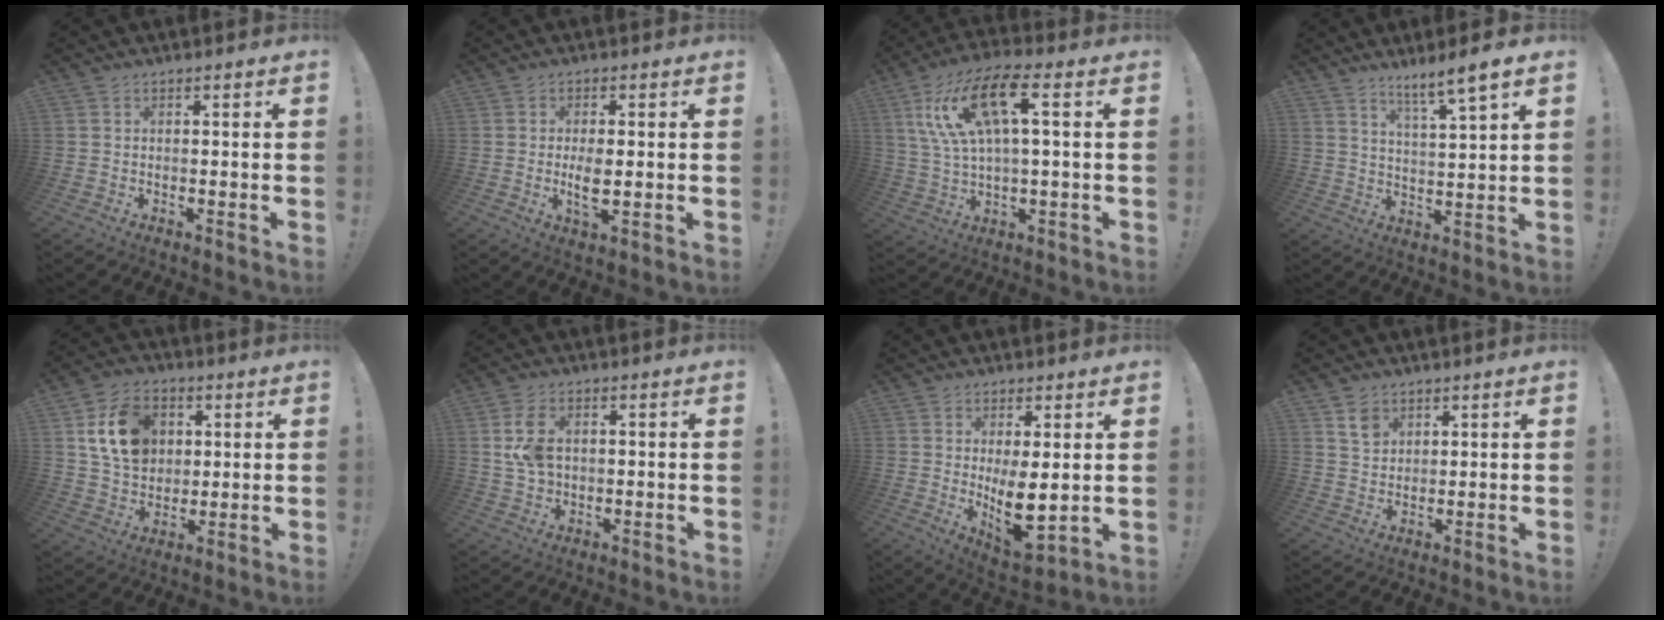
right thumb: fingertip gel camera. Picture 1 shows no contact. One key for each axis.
{"total": 5.3, "fx": -0.2, "fy": 2.3, "fz": 4.8, "tx": -0.083, "ty": -0.014, "tz": -0.012}
{"total": 15.8, "fx": 4.8, "fy": 5.3, "fz": 14.1, "tx": -0.270, "ty": -0.002, "tz": 0.076}
{"total": 7.2, "fx": 5.5, "fy": -0.5, "fz": 4.7, "tx": -0.068, "ty": -0.042, "tz": 0.088}
{"total": 15.6, "fx": 4.6, "fy": 11.9, "fz": 8.9, "tx": -0.135, "ty": -0.007, "tz": 0.094}
{"total": 8.1, "fx": 1.2, "fy": 5.8, "fz": 5.4, "tx": -0.099, "ty": 0.001, "tz": 0.021}
{"total": 10.3, "fx": 1.2, "fy": 4.5, "fz": 9.2, "tx": -0.131, "ty": -0.033, "tz": 0.026}
{"total": 3.5, "fx": 1.9, "fy": 2.9, "fz": 0.6, "tx": 0.012, "ty": -0.009, "tz": 0.032}